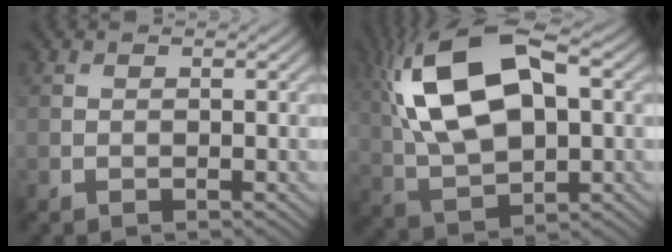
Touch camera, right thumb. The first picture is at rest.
{"total": 17.0, "force": [4.4, 8.6, 14.0], "torque": [-0.285, 0.025, 0.069]}